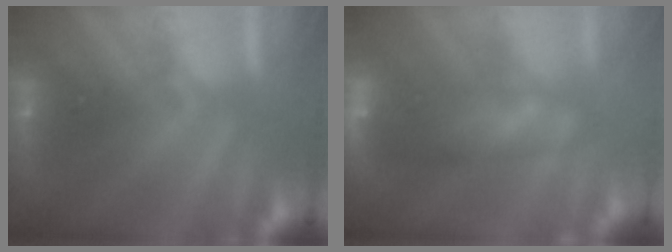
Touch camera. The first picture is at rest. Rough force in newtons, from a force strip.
{"total": 8.1}